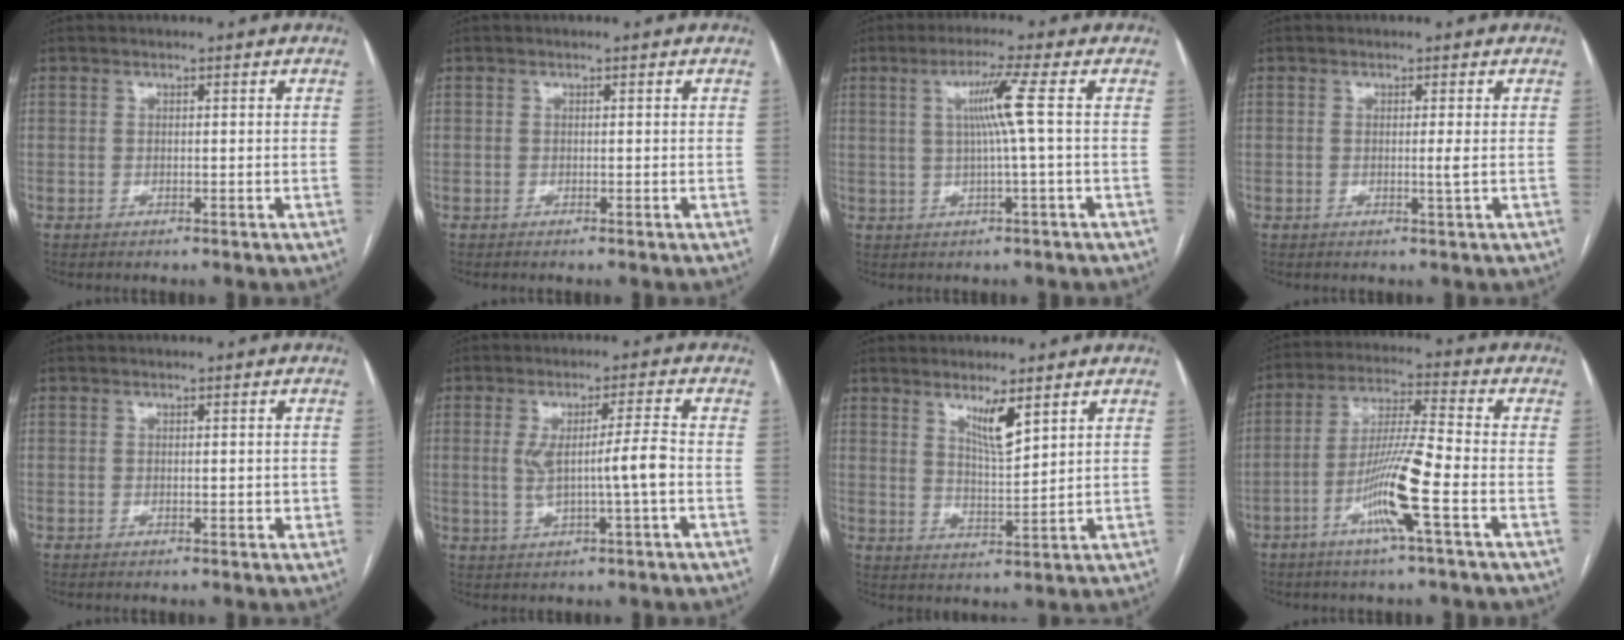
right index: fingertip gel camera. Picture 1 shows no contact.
{"total": 0.0}
{"total": 5.7, "force": [0.8, -1.6, 5.4], "torque": [-0.101, 0.005, 0.019]}
{"total": 1.2, "force": [0.0, -0.4, 1.1], "torque": [-0.018, -0.003, -0.002]}
{"total": 1.4, "force": [-0.1, 0.5, 1.3], "torque": [-0.019, -0.001, 0.000]}
{"total": 6.7, "force": [-0.5, -0.2, 6.7], "torque": [-0.121, 0.003, -0.004]}
{"total": 5.1, "force": [3.2, 0.5, 3.9], "torque": [-0.071, -0.012, 0.062]}
{"total": 10.8, "force": [-4.3, -0.7, 9.9], "torque": [-0.192, -0.005, -0.085]}